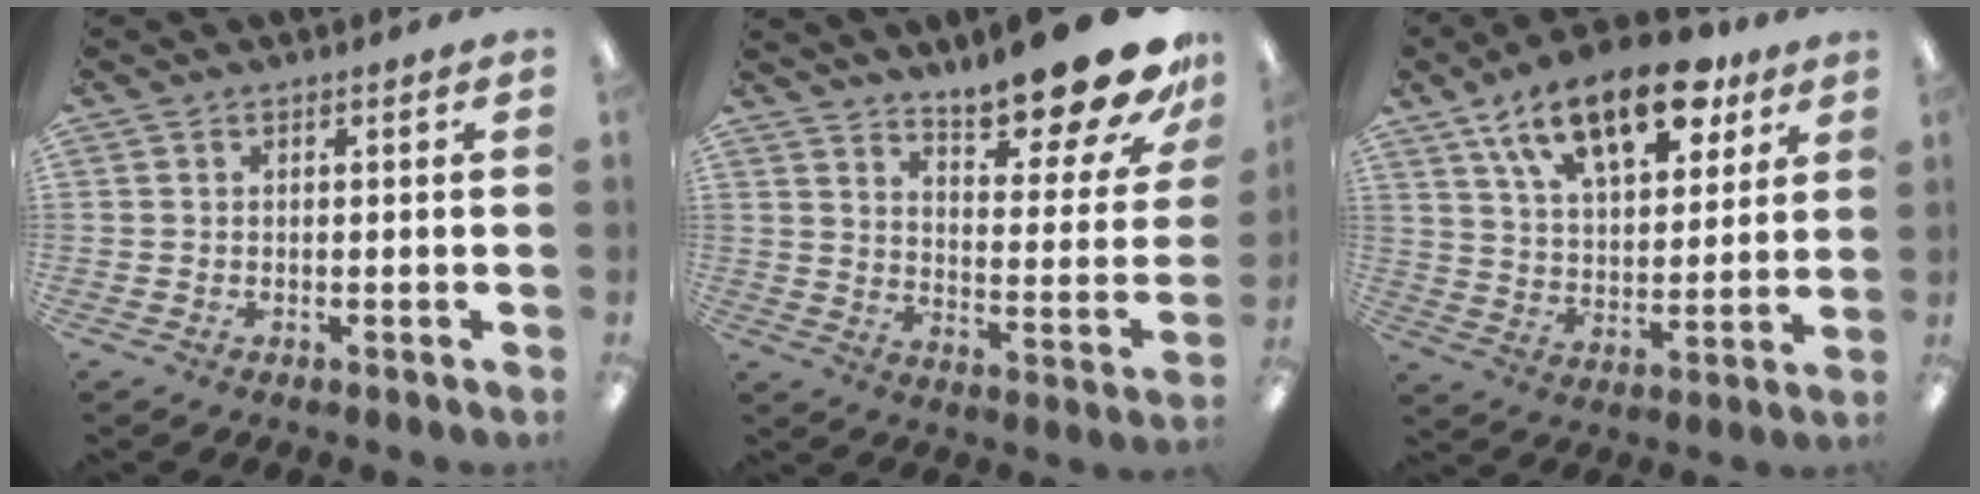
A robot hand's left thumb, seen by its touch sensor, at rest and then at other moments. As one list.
[{"total": 18.5, "force": [14.6, 4.0, 10.6], "torque": [-0.141, -0.117, 0.237]}, {"total": 19.3, "force": [12.2, 8.9, 12.0], "torque": [-0.190, -0.053, 0.207]}]